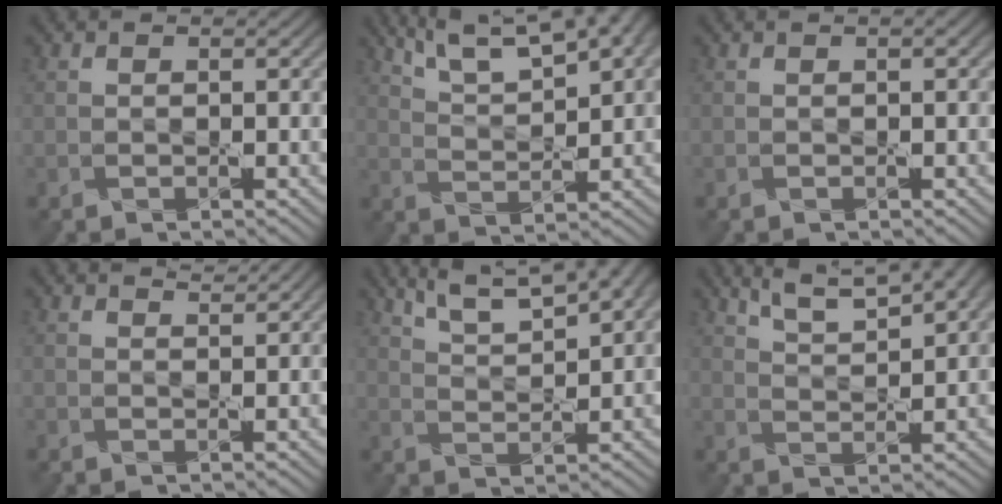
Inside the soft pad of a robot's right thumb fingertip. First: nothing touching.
{"total": 11.2, "force": [7.5, 3.1, 7.7], "torque": [-0.148, 0.021, 0.116]}
{"total": 0.8, "force": [0.3, 0.1, 0.7], "torque": [-0.012, 0.008, 0.005]}
{"total": 1.2, "force": [1.2, 0.1, 0.4], "torque": [-0.014, -0.002, 0.020]}
{"total": 9.2, "force": [6.3, 2.3, 6.3], "torque": [-0.123, 0.015, 0.101]}
{"total": 7.4, "force": [5.2, 1.6, 5.0], "torque": [-0.103, 0.011, 0.095]}